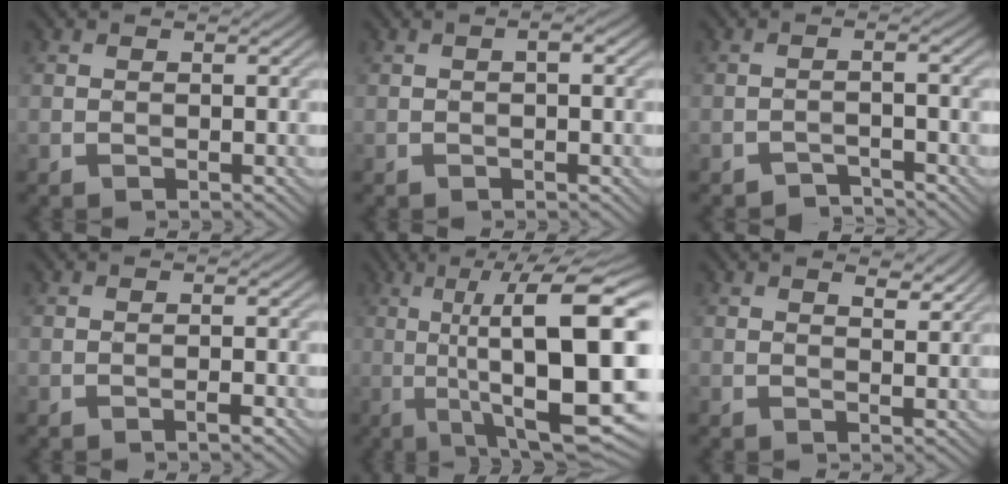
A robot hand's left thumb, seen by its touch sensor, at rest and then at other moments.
{"total": 1.5, "force": [-0.1, 0.2, 1.5], "torque": [-0.025, 0.004, -0.001]}
{"total": 2.2, "force": [-2.0, -0.1, 0.8], "torque": [-0.014, 0.009, -0.044]}
{"total": 1.0, "force": [-0.8, -0.2, 0.7], "torque": [-0.012, 0.006, -0.012]}
{"total": 18.0, "force": [-1.0, 4.8, 17.3], "torque": [-0.251, 0.017, -0.003]}
{"total": 2.6, "force": [2.0, 0.6, 1.5], "torque": [-0.028, -0.005, 0.039]}